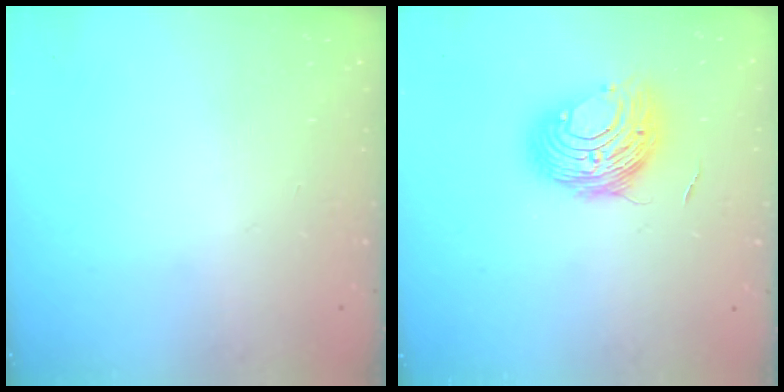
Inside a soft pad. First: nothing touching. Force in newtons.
{"total": 10.6, "press": 10.5, "slide": 1.0}